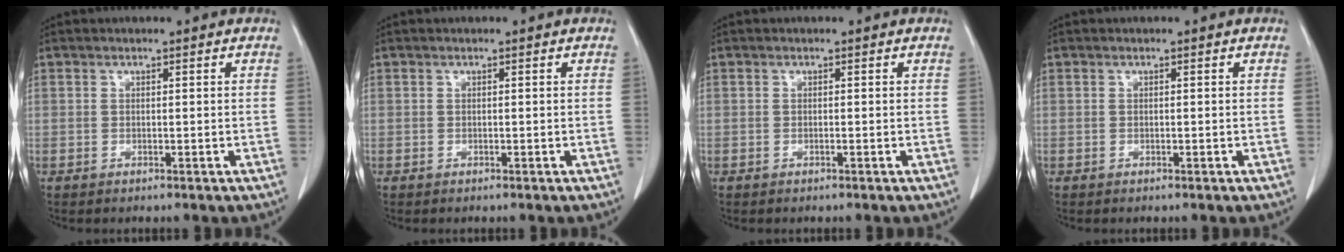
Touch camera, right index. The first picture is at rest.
{"total": 0.0}
{"total": 0.0}
{"total": 0.0}